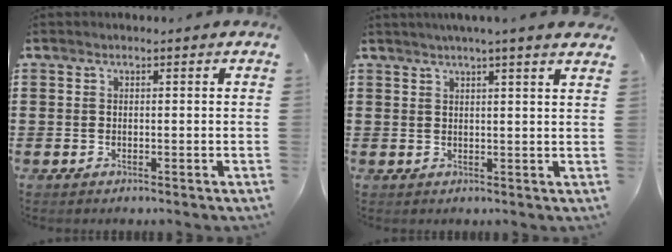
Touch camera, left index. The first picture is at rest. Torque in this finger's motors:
{"motor_torque": [2.13, 0.00, 0.20, -0.07]}